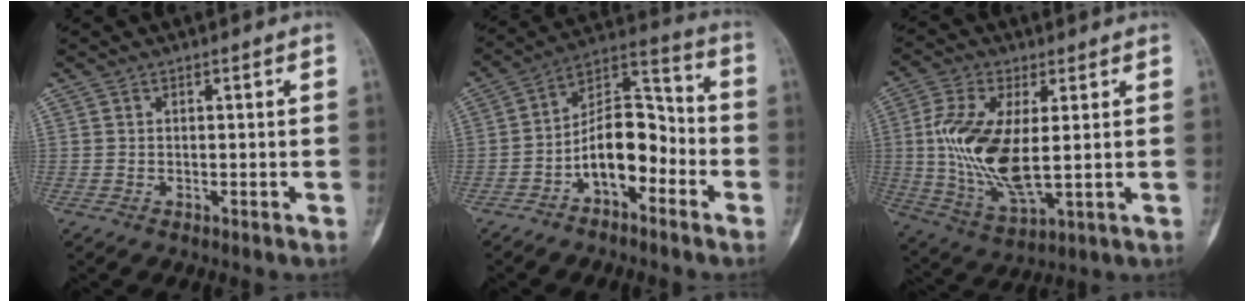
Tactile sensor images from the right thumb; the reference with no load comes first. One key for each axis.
{"total": 12.3, "fx": -4.6, "fy": 6.8, "fz": 9.2, "tx": -0.132, "ty": 0.065, "tz": -0.087}
{"total": 15.3, "fx": 1.2, "fy": 6.6, "fz": 13.7, "tx": -0.290, "ty": -0.015, "tz": 0.032}